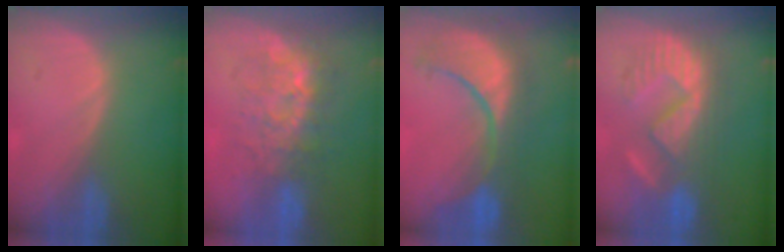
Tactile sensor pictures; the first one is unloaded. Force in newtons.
{"total": 8.1, "press": 7.5, "slide": 3.1}
{"total": 10.7, "press": 10.1, "slide": 3.7}
{"total": 9.7, "press": 9.7, "slide": 0.3}